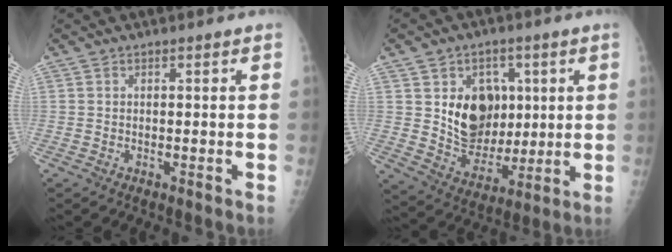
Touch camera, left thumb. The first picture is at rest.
{"total": 13.1, "force": [2.9, 10.3, 7.6], "torque": [-0.071, -0.017, 0.064]}